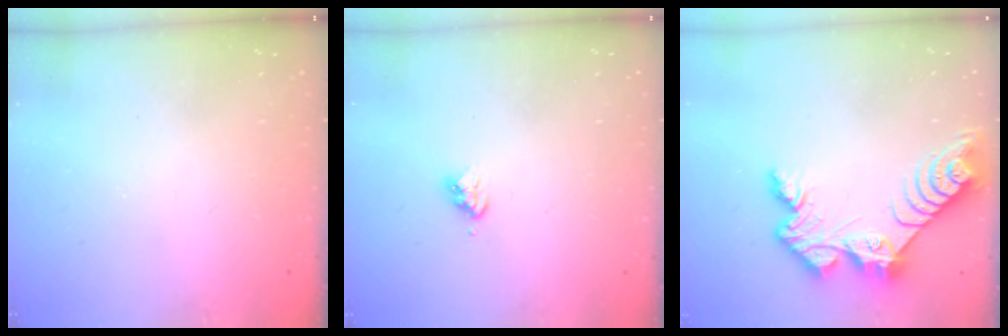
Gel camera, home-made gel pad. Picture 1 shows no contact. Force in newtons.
{"total": 3.6, "press": 3.5, "slide": 0.4}
{"total": 12.4, "press": 12.3, "slide": 1.4}